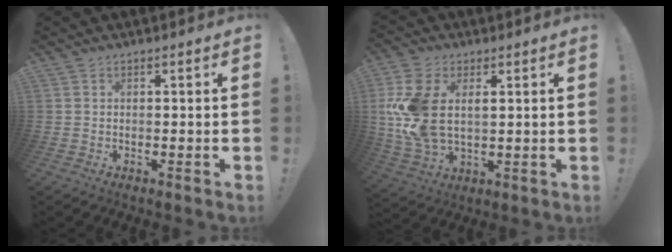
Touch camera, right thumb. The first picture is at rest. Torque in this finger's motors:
{"motor_torque": [2.24, 2.25, 0.79, 0.72, 0.33]}